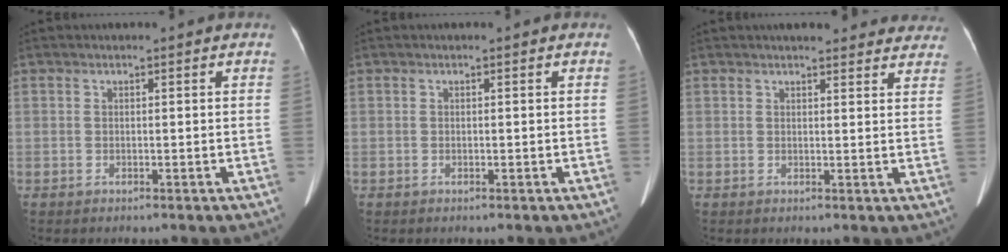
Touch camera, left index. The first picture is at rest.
{"total": 0.0}
{"total": 15.0, "force": [13.6, 3.5, 5.0], "torque": [-0.031, 0.010, 0.146]}